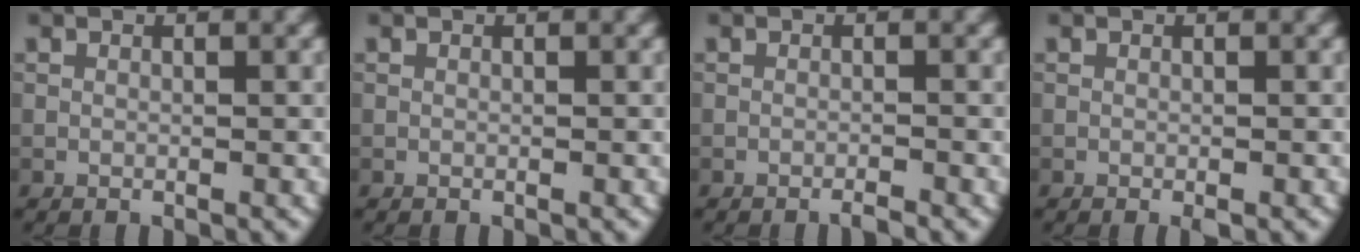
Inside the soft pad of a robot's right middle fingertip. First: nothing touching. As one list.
[{"total": 0.0}, {"total": 1.0, "force": [-0.8, 0.0, 0.6], "torque": [-0.006, -0.002, -0.017]}, {"total": 0.5, "force": [-0.3, 0.1, 0.4], "torque": [-0.006, -0.002, -0.003]}]